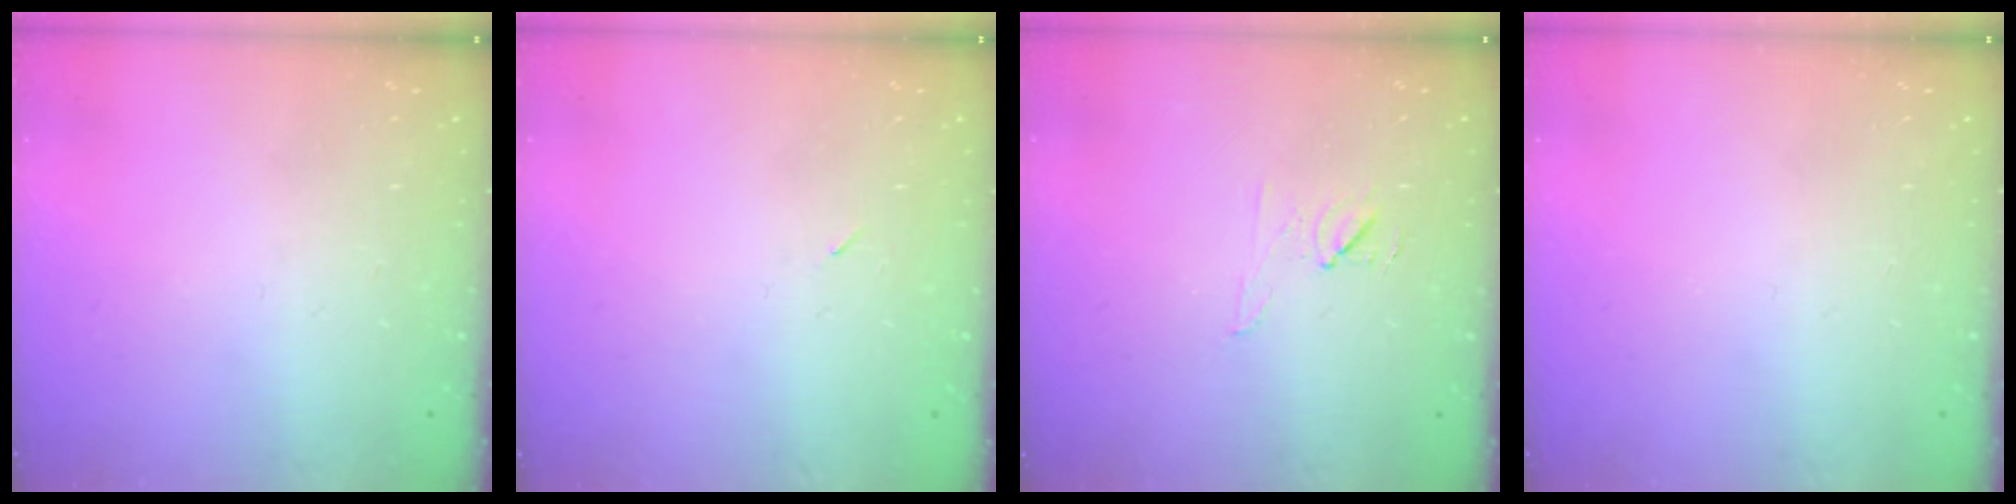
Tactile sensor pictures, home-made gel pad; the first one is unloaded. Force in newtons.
{"total": 2.2, "press": 1.9, "slide": 1.2}
{"total": 5.9, "press": 5.9, "slide": 0.9}
{"total": 0.0}